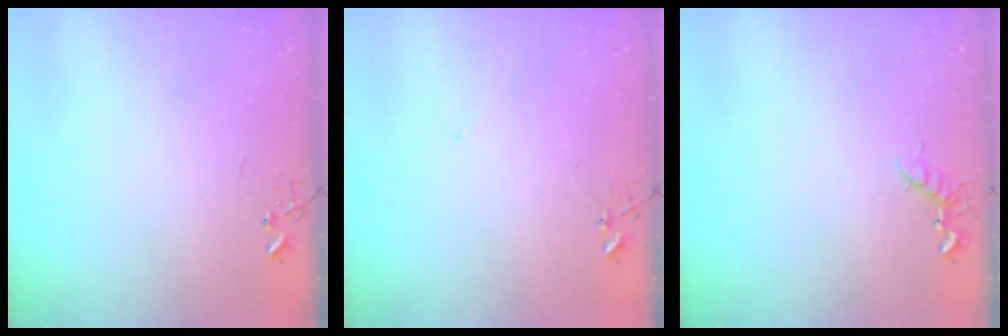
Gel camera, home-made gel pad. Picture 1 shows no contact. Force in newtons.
{"total": 6.8, "press": 6.8, "slide": 0.5}
{"total": 7.0, "press": 6.9, "slide": 1.1}